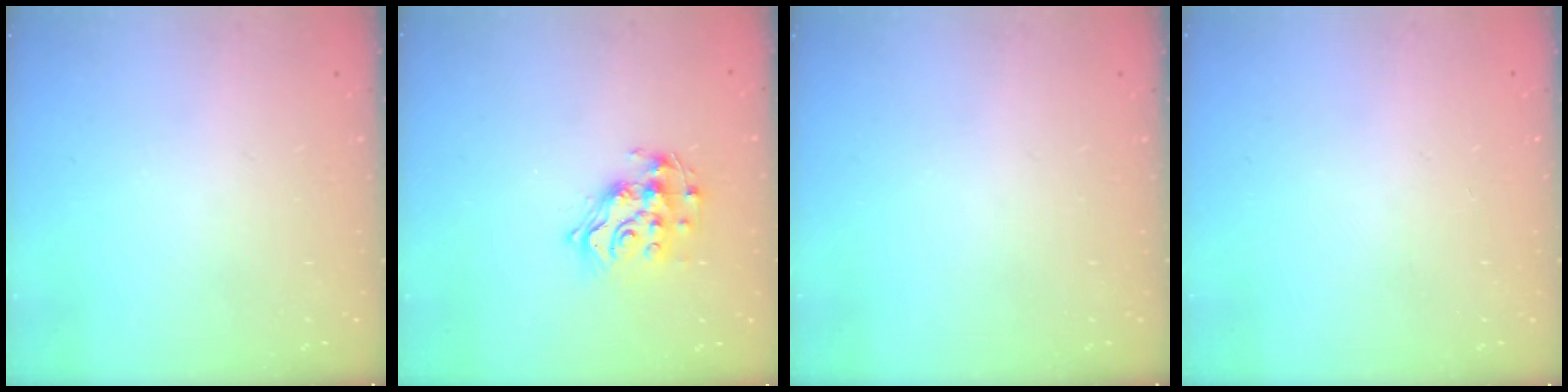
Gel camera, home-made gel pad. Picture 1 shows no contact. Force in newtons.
{"total": 12.6, "press": 12.6, "slide": 0.8}
{"total": 0.0}
{"total": 0.6, "press": 0.5, "slide": 0.2}